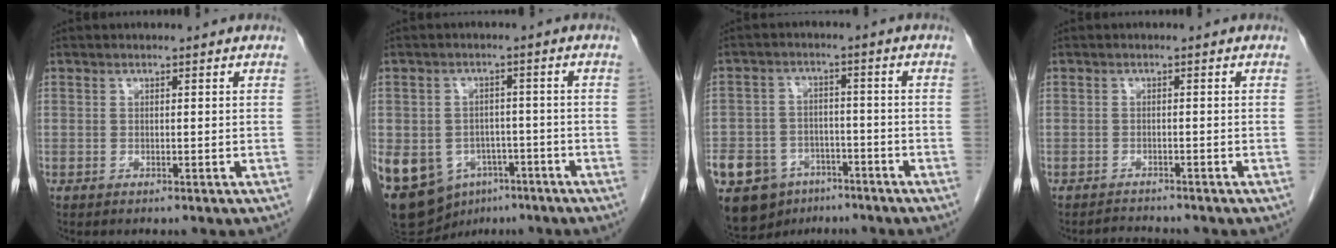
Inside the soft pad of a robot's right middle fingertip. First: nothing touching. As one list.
[{"total": 20.3, "force": [-9.0, 15.6, 9.4], "torque": [-0.263, -0.002, -0.120]}, {"total": 16.9, "force": [-9.8, 11.9, 7.0], "torque": [-0.185, 0.003, -0.144]}, {"total": 2.0, "force": [-1.9, -0.2, -0.2], "torque": [-0.003, -0.013, -0.029]}]